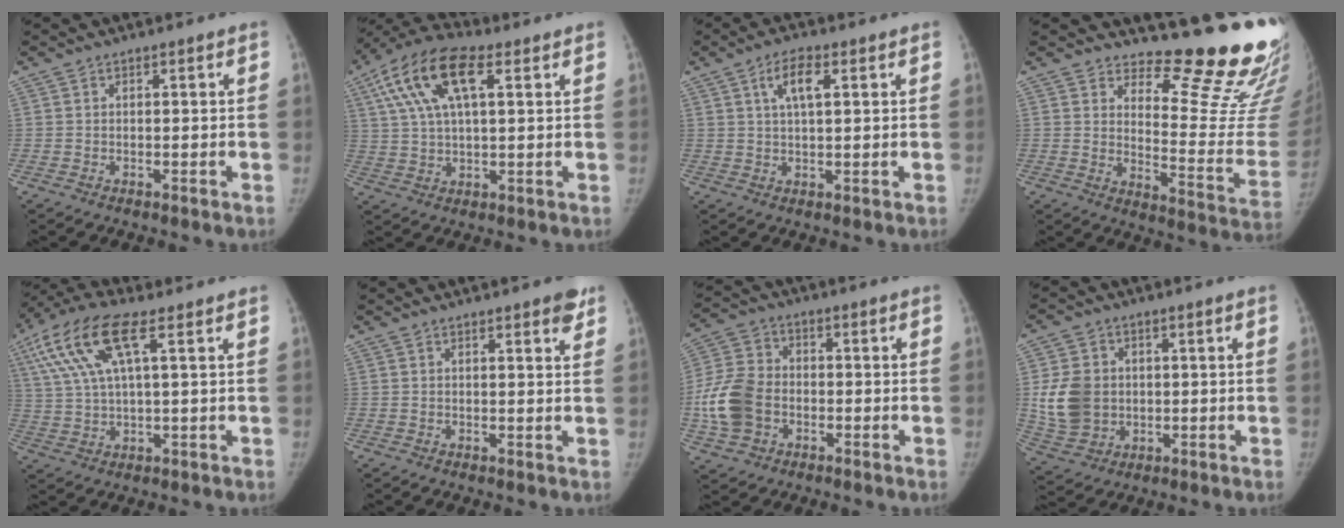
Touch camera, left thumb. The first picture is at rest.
{"total": 15.2, "force": [5.9, 6.8, 12.3], "torque": [-0.241, 0.021, 0.102]}
{"total": 5.5, "force": [2.2, 2.1, 4.6], "torque": [-0.085, 0.003, 0.040]}
{"total": 18.6, "force": [16.4, 3.7, 7.8], "torque": [-0.053, -0.198, 0.204]}
{"total": 13.8, "force": [5.6, 4.4, 11.8], "torque": [-0.268, 0.013, 0.103]}
{"total": 3.2, "force": [2.1, 0.8, 2.3], "torque": [-0.020, -0.008, 0.022]}
{"total": 11.7, "force": [-2.6, 9.0, 7.0], "torque": [-0.135, 0.018, -0.054]}
{"total": 10.5, "force": [0.4, 8.8, 5.8], "torque": [-0.089, -0.001, 0.020]}